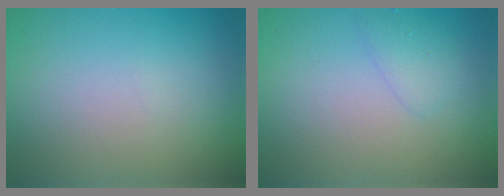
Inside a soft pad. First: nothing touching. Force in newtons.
{"total": 1.3, "press": 1.3, "slide": 0.0}